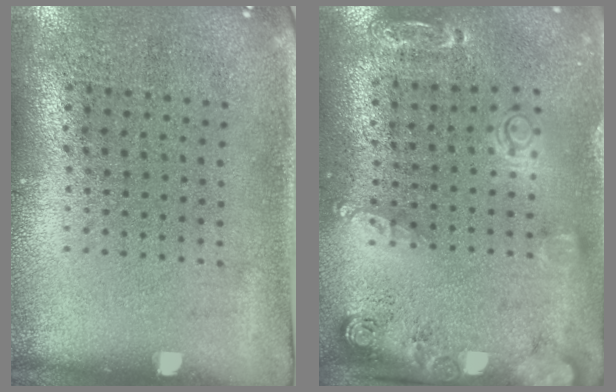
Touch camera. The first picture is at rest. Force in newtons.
{"total": 1.5, "press": 1.5, "slide": 0.3}